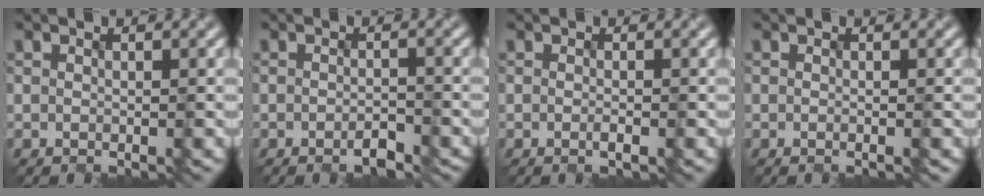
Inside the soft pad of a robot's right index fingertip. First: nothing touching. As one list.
[{"total": 1.7, "force": [-1.2, 0.5, 1.1], "torque": [-0.023, -0.006, -0.016]}, {"total": 0.8, "force": [-0.4, 0.1, 0.6], "torque": [-0.013, 0.001, -0.007]}, {"total": 0.5, "force": [-0.2, 0.2, 0.5], "torque": [-0.007, 0.001, -0.006]}]